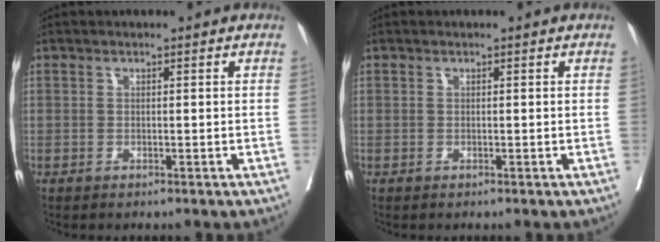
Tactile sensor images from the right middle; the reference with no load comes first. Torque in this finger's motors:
{"motor_torque": [0.00, 0.00, 0.00, 0.00]}